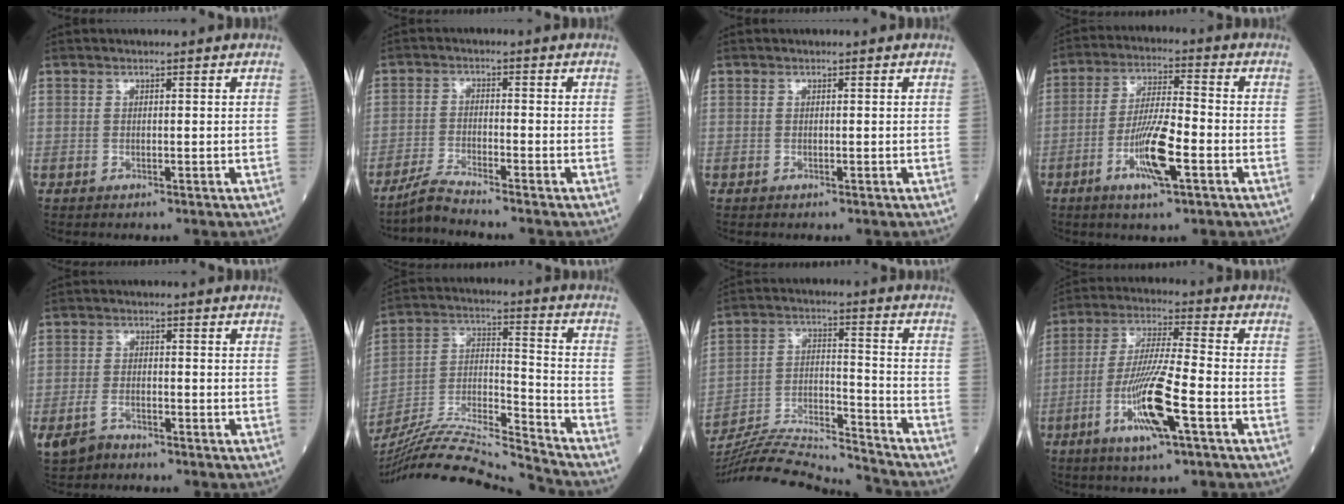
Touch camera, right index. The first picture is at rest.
{"total": 3.6, "force": [-3.3, -1.1, 0.8], "torque": [-0.027, -0.019, -0.066]}
{"total": 0.0}
{"total": 9.4, "force": [-3.7, 1.2, 8.5], "torque": [-0.162, -0.005, -0.068]}
{"total": 4.4, "force": [-3.2, 2.4, 1.9], "torque": [-0.043, -0.004, -0.056]}
{"total": 19.5, "force": [-18.5, -1.6, 5.9], "torque": [-0.121, -0.001, -0.321]}
{"total": 18.1, "force": [-17.5, -0.6, 4.6], "torque": [-0.096, 0.008, -0.291]}
{"total": 12.2, "force": [-4.8, 0.6, 11.2], "torque": [-0.220, -0.013, -0.089]}